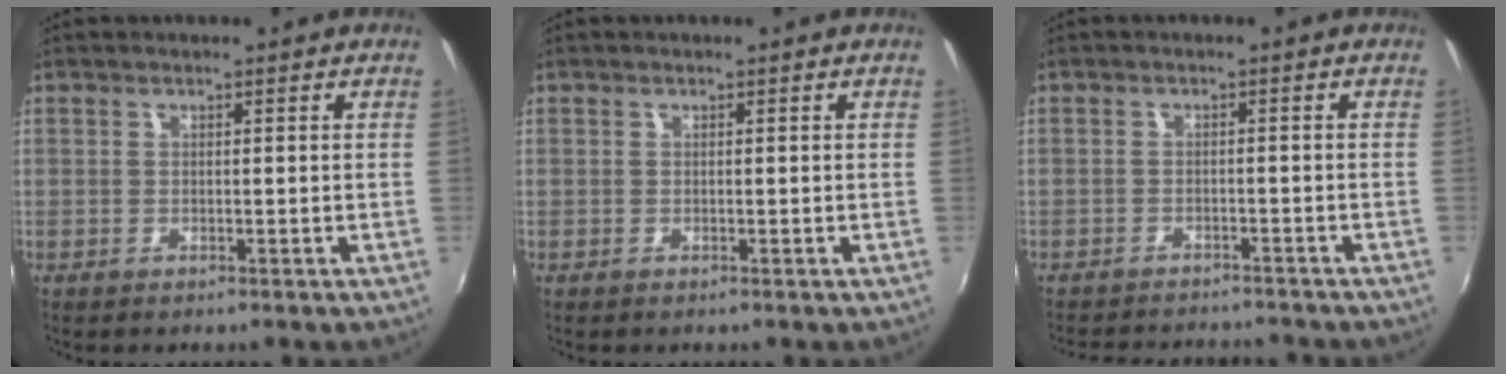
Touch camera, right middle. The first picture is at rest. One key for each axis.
{"total": 0.0}
{"total": 9.2, "fx": -8.5, "fy": 2.0, "fz": 2.9, "tx": -0.071, "ty": -0.009, "tz": -0.122}